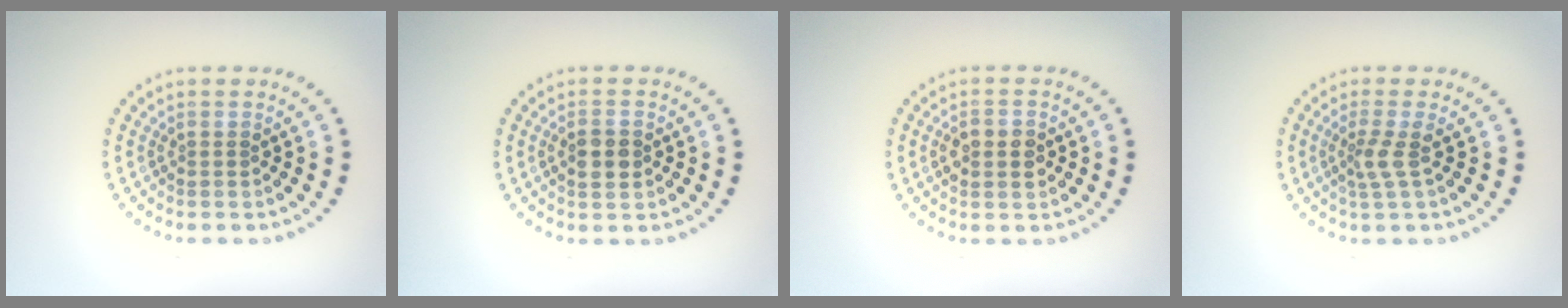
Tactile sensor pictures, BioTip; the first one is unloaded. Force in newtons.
{"total": 2.2, "press": 2.2, "slide": 0.3}
{"total": 2.9, "press": 2.9, "slide": 0.1}
{"total": 1.9, "press": 1.4, "slide": 1.3}